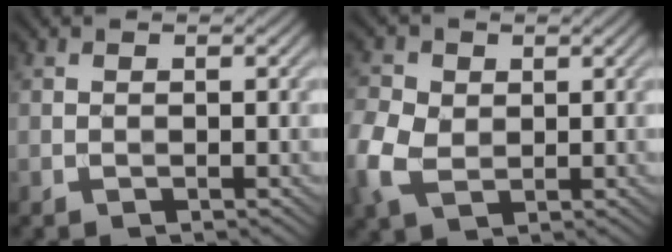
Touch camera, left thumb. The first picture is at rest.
{"total": 5.7, "force": [-0.2, 4.3, 3.6], "torque": [-0.107, 0.003, -0.012]}